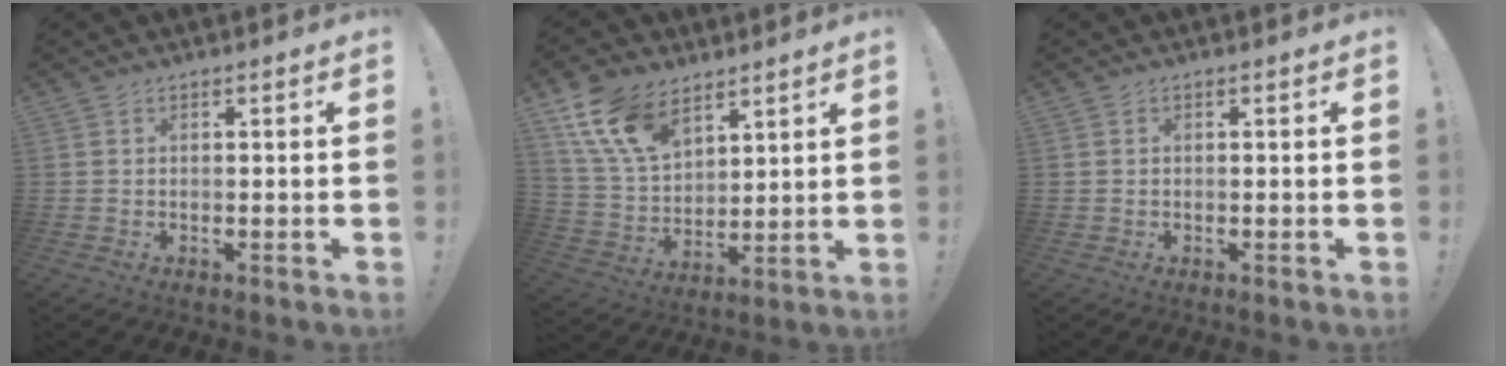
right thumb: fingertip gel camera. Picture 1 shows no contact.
{"total": 14.9, "force": [9.2, 8.9, 7.6], "torque": [-0.146, -0.043, 0.180]}
{"total": 0.0}